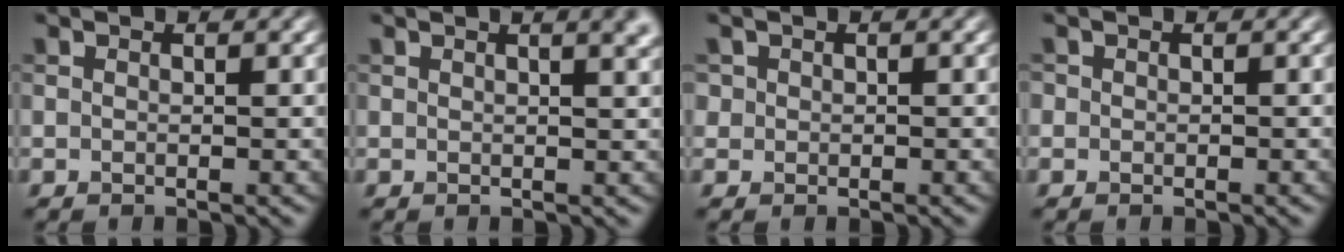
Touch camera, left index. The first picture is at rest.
{"total": 4.4, "force": [2.4, 1.7, 3.2], "torque": [-0.009, 0.024, 0.012]}
{"total": 0.9, "force": [0.1, 0.9, -0.1], "torque": [-0.001, 0.001, 0.001]}
{"total": 0.5, "force": [-0.1, 0.5, -0.1], "torque": [0.004, 0.001, -0.005]}